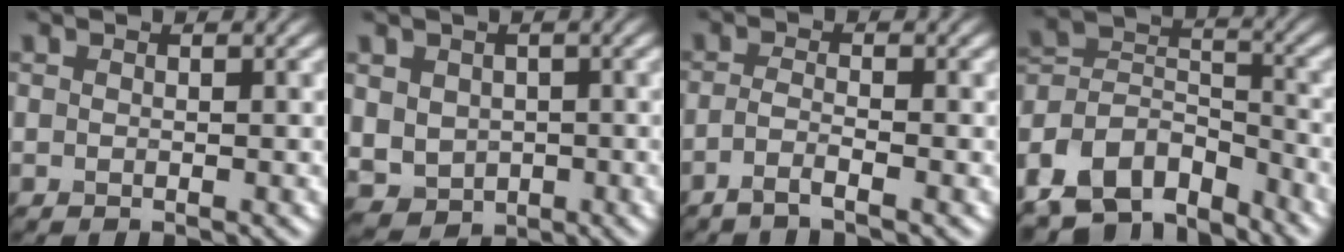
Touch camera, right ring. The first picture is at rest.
{"total": 4.1, "force": [-0.2, 3.7, 1.9], "torque": [-0.042, -0.008, 0.004]}
{"total": 1.9, "force": [-1.2, 0.4, 1.4], "torque": [-0.028, -0.001, -0.034]}
{"total": 9.1, "force": [-6.7, 5.0, 3.6], "torque": [-0.068, 0.012, -0.128]}